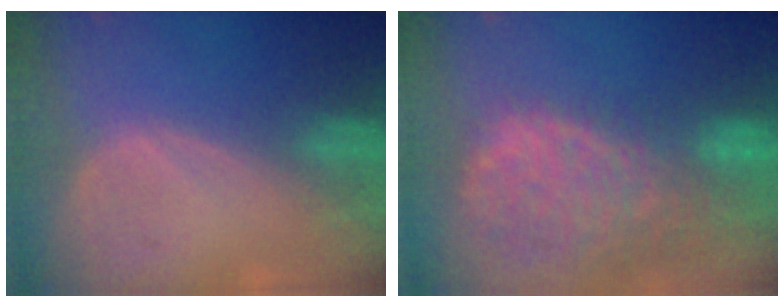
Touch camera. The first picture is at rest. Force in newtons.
{"total": 13.7, "press": 11.2, "slide": 7.9}